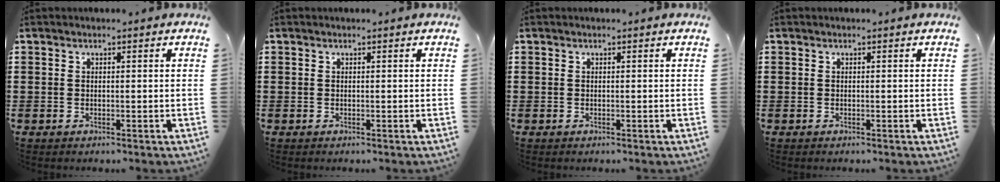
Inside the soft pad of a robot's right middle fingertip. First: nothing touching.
{"total": 0.0}
{"total": 0.0}
{"total": 0.0}